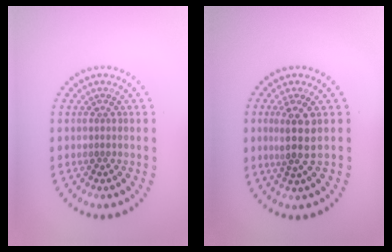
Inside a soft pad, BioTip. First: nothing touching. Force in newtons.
{"total": 3.2, "press": 2.6, "slide": 1.8}